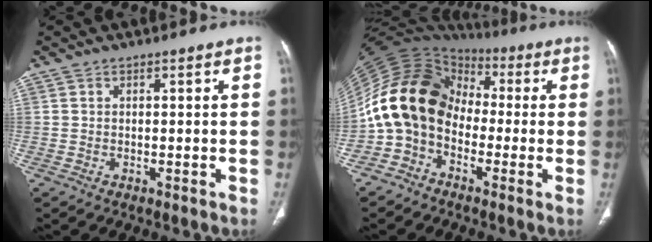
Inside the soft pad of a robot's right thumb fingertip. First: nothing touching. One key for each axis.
{"total": 14.6, "fx": -2.1, "fy": 11.5, "fz": 8.8, "tx": -0.147, "ty": 0.063, "tz": -0.052}